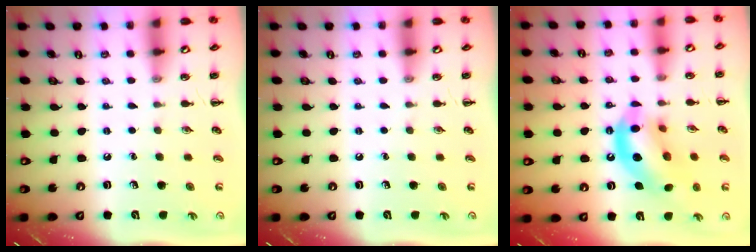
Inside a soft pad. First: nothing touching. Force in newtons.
{"total": 0.0}
{"total": 15.6, "press": 15.2, "slide": 3.3}